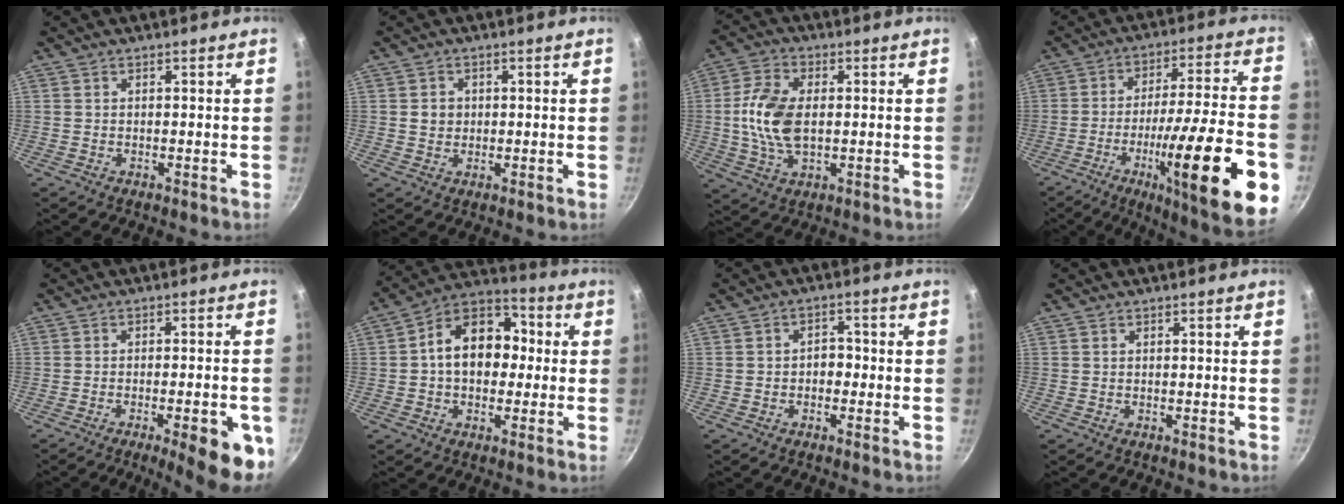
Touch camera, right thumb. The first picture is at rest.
{"total": 2.7, "force": [0.2, 2.5, 1.1], "torque": [-0.006, 0.005, 0.003]}
{"total": 11.1, "force": [0.2, 6.4, 9.0], "torque": [-0.174, 0.011, 0.000]}
{"total": 27.0, "force": [-9.5, 5.3, 24.7], "torque": [-0.345, 0.029, -0.142]}
{"total": 12.1, "force": [-4.9, 3.5, 10.5], "torque": [-0.112, 0.014, -0.062]}
{"total": 14.6, "force": [0.7, 10.7, 9.9], "torque": [-0.106, 0.038, -0.009]}
{"total": 2.9, "force": [-0.9, 2.2, 1.7], "torque": [-0.001, 0.015, -0.016]}
{"total": 0.0}